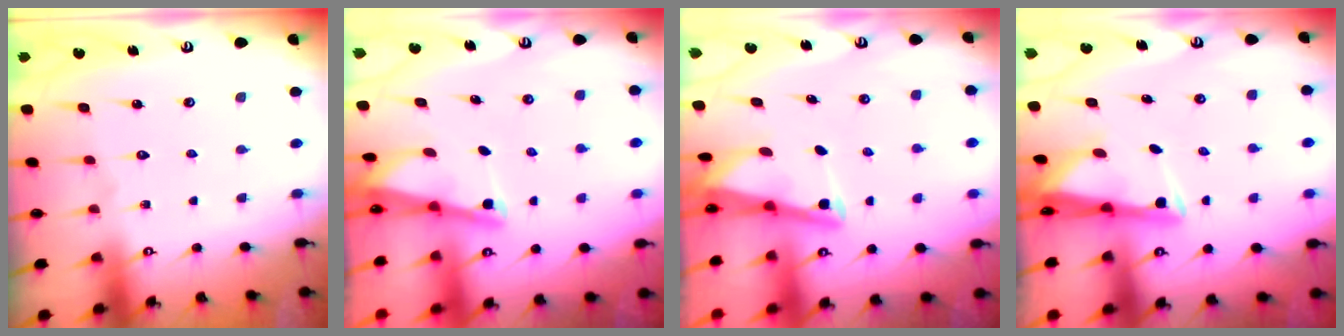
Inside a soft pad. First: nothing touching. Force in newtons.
{"total": 2.2, "press": 2.2, "slide": 0.3}
{"total": 2.8, "press": 2.8, "slide": 0.4}
{"total": 3.0, "press": 2.9, "slide": 0.9}